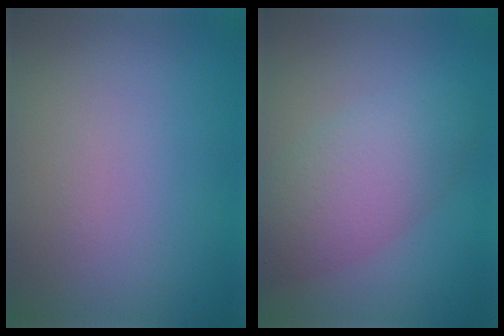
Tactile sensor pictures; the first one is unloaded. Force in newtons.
{"total": 5.2, "press": 5.2, "slide": 0.3}